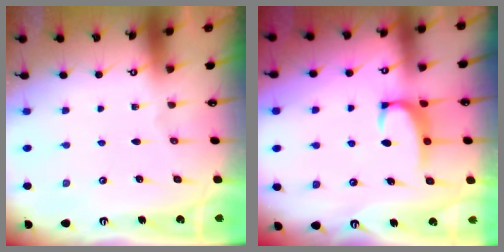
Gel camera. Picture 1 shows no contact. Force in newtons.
{"total": 2.3, "press": 2.3, "slide": 0.6}